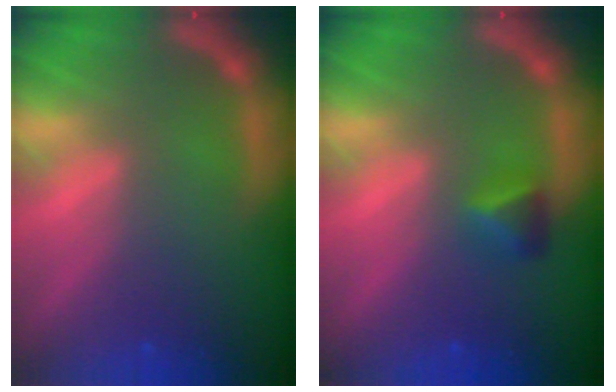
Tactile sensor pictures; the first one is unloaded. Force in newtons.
{"total": 1.9}